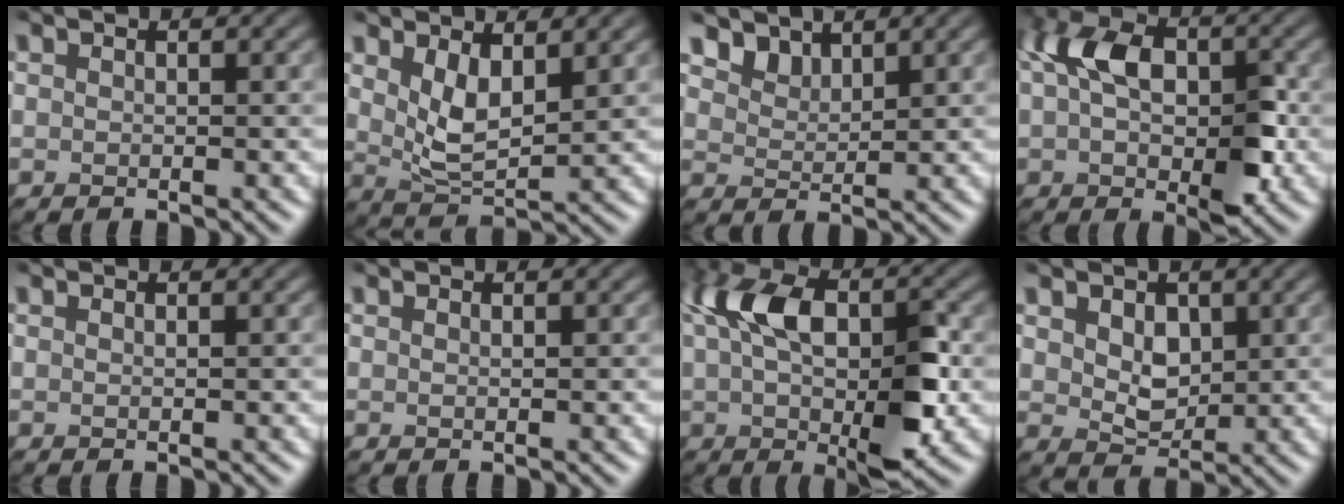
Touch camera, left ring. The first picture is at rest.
{"total": 3.6, "force": [1.1, 1.7, 3.0], "torque": [-0.063, -0.015, 0.015]}
{"total": 2.8, "force": [2.1, 1.5, 1.1], "torque": [-0.033, -0.017, 0.042]}
{"total": 8.2, "force": [0.0, 5.1, 6.4], "torque": [-0.118, 0.004, -0.011]}
{"total": 0.0}
{"total": 0.0}
{"total": 10.8, "force": [-0.2, 5.7, 9.2], "torque": [-0.163, 0.000, -0.006]}
{"total": 2.8, "force": [0.4, 2.1, 1.8], "torque": [-0.038, -0.014, -0.002]}